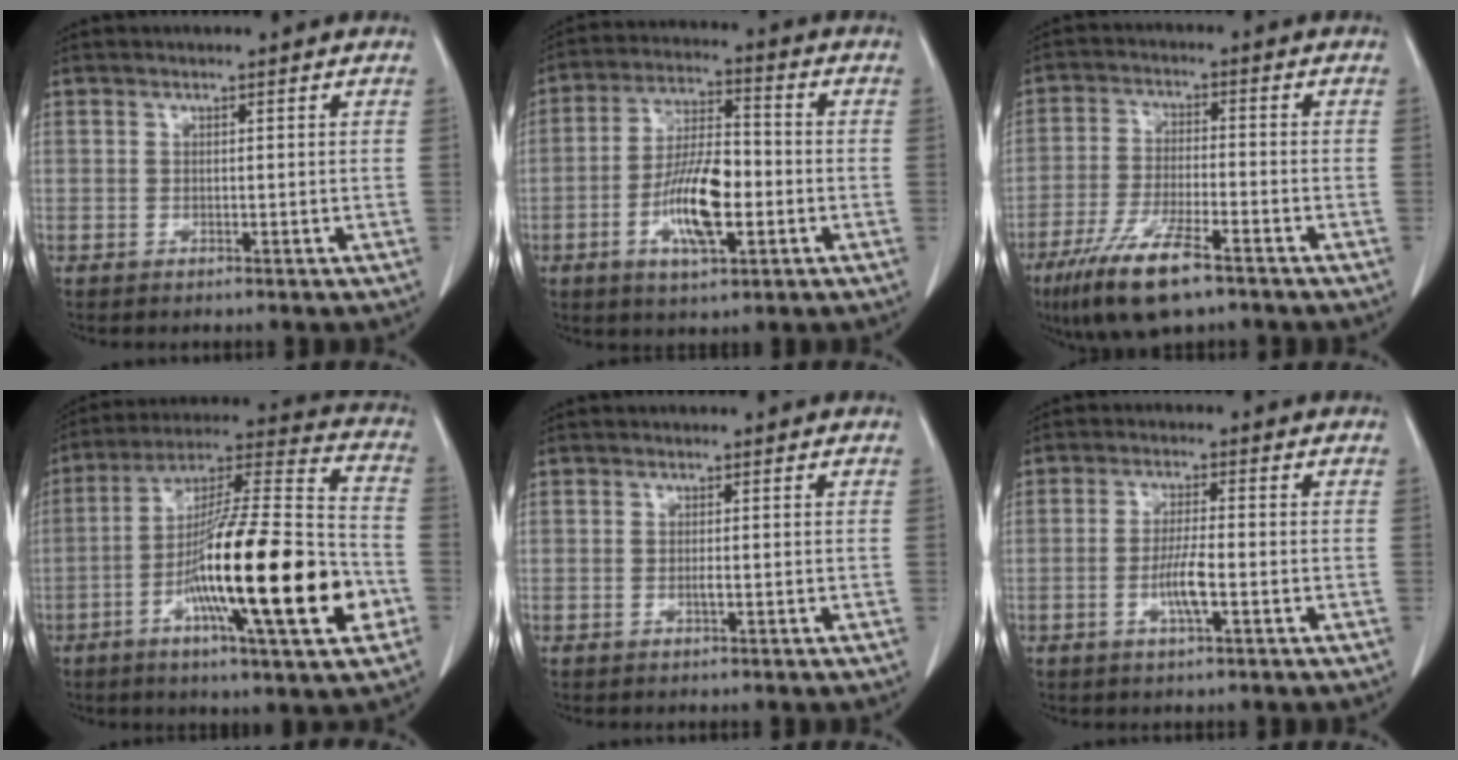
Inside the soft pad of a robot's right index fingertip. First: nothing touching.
{"total": 11.3, "force": [-3.0, 3.5, 10.3], "torque": [-0.201, 0.003, -0.053]}
{"total": 10.9, "force": [-7.1, 2.2, 8.0], "torque": [-0.156, -0.023, -0.124]}
{"total": 25.1, "force": [-7.5, 2.2, 23.8], "torque": [-0.381, -0.016, -0.127]}
{"total": 0.7, "force": [-0.1, 0.0, 0.7], "torque": [-0.016, -0.001, -0.003]}
{"total": 4.7, "force": [-1.4, 0.4, 4.4], "torque": [-0.088, -0.005, -0.027]}